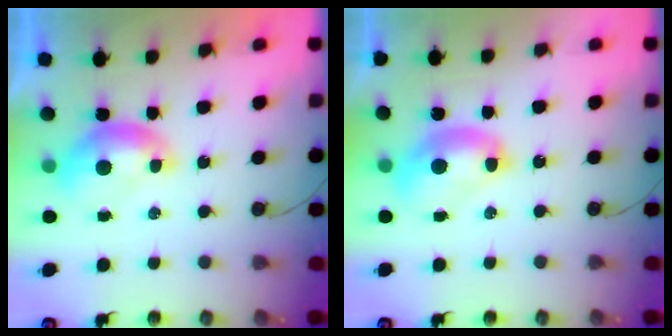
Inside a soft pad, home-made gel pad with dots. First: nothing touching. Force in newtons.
{"total": 2.7, "press": 2.7, "slide": 0.1}